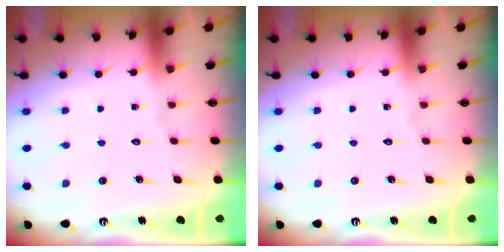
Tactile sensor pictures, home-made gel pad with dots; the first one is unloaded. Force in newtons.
{"total": 0.0}